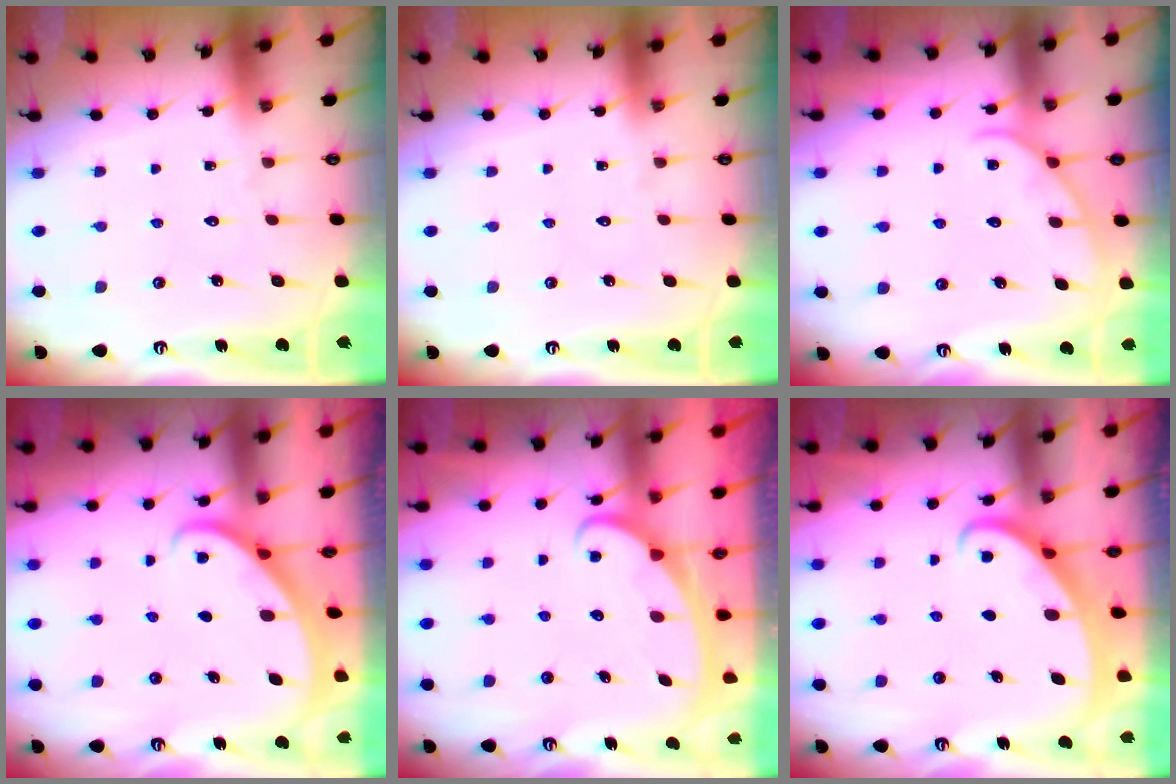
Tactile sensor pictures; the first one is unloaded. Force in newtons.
{"total": 0.0}
{"total": 3.8, "press": 3.7, "slide": 0.4}
{"total": 1.9, "press": 1.9, "slide": 0.2}
{"total": 2.3, "press": 2.3, "slide": 0.4}
{"total": 2.2, "press": 2.2, "slide": 0.2}